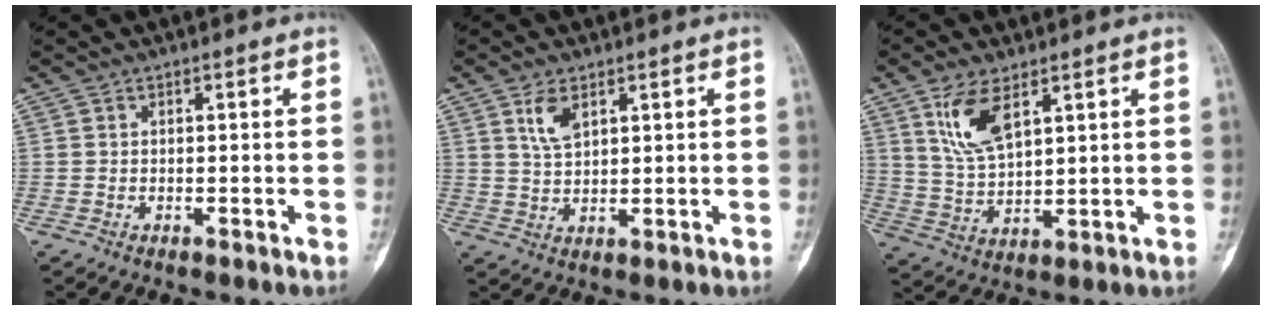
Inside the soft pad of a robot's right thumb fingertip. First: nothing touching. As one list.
[{"total": 4.8, "force": [2.5, 2.3, 3.4], "torque": [-0.058, -0.012, 0.052]}, {"total": 9.5, "force": [4.9, 4.1, 7.0], "torque": [-0.129, -0.020, 0.106]}]